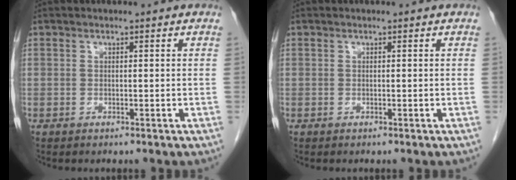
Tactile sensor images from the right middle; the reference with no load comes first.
{"total": 0.0}